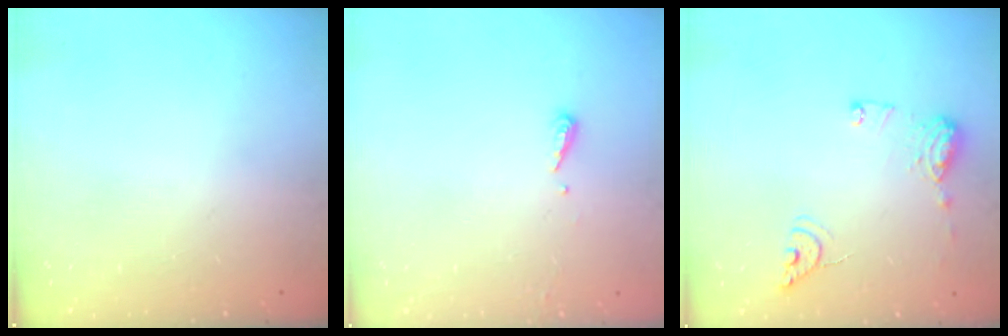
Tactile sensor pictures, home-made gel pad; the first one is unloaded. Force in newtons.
{"total": 5.3, "press": 5.3, "slide": 0.5}
{"total": 10.4, "press": 10.3, "slide": 0.9}